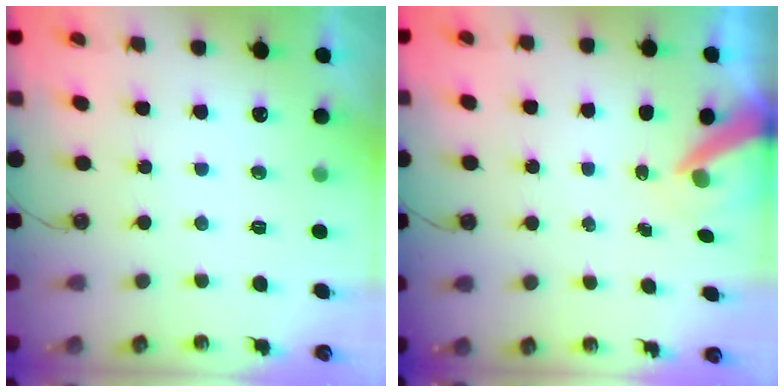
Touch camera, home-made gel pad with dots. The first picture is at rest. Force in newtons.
{"total": 7.7, "press": 7.7, "slide": 0.7}